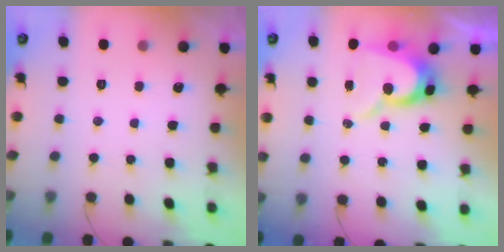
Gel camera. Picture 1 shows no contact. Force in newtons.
{"total": 10.7, "press": 10.7, "slide": 0.9}